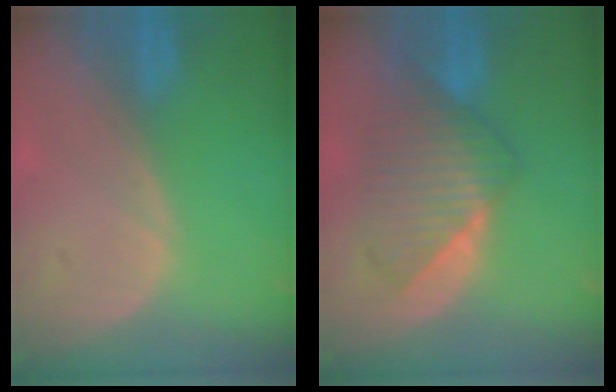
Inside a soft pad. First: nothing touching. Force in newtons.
{"total": 7.6, "press": 7.5, "slide": 0.7}